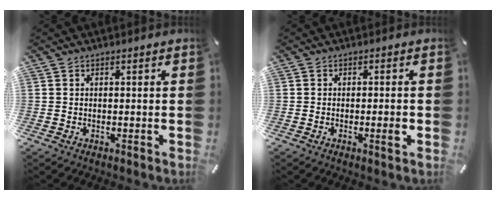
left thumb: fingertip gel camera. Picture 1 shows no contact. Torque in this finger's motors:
{"motor_torque": [-0.10, 0.13, 0.02, -0.12, -0.01]}